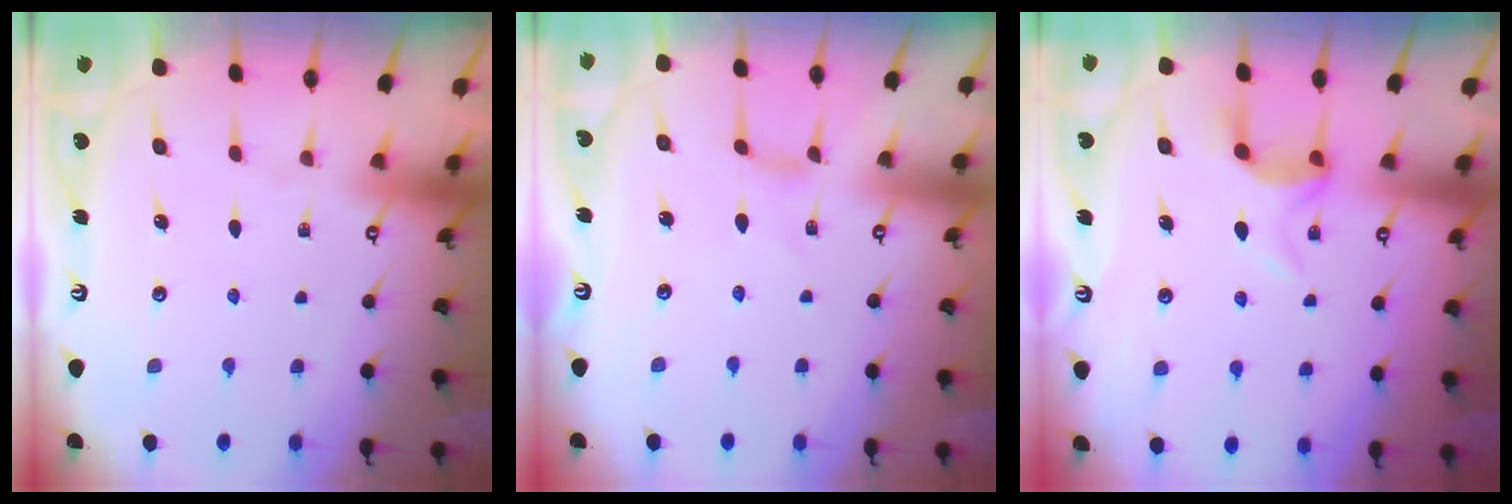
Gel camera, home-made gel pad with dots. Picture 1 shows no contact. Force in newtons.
{"total": 1.1, "press": 1.1, "slide": 0.2}
{"total": 6.5, "press": 6.4, "slide": 1.1}